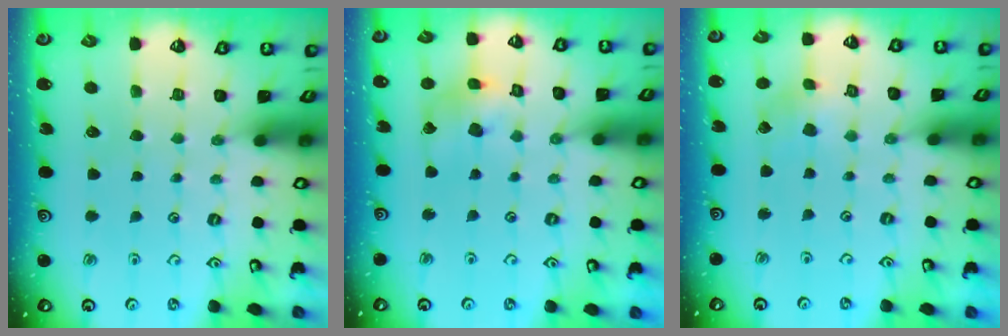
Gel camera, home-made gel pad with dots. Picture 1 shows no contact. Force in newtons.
{"total": 10.5, "press": 10.4, "slide": 1.4}
{"total": 2.5, "press": 2.5, "slide": 0.3}